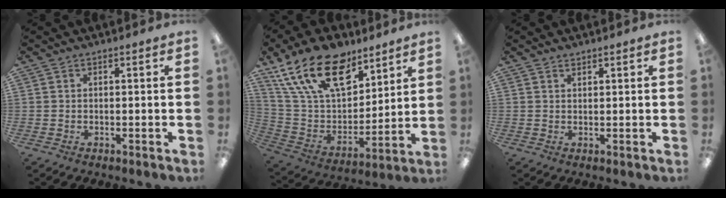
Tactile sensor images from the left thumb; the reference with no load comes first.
{"total": 21.5, "force": [13.4, 11.4, 12.4], "torque": [-0.232, -0.069, 0.244]}
{"total": 1.1, "force": [1.1, 0.3, 0.2], "torque": [-0.004, -0.001, 0.021]}